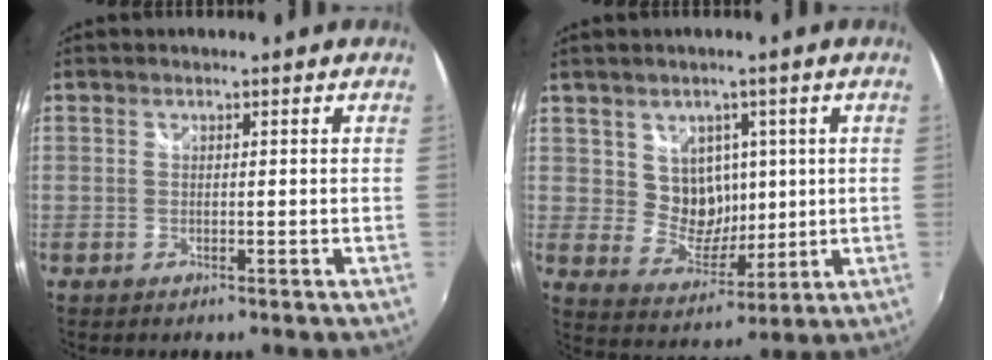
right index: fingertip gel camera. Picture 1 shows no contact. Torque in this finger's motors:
{"motor_torque": [0.48, 0.48, 0.24, 0.04]}